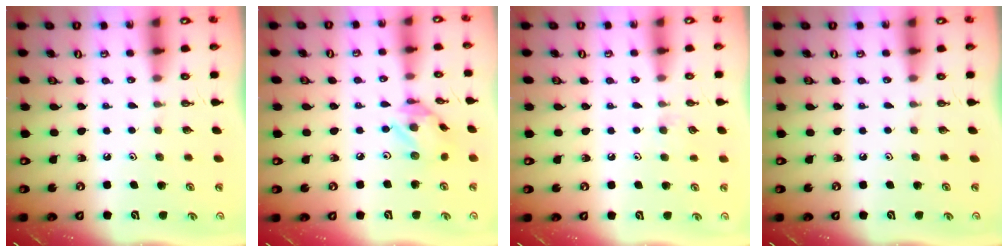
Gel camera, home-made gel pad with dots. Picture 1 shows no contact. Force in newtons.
{"total": 9.0, "press": 9.0, "slide": 0.7}
{"total": 3.5, "press": 3.4, "slide": 0.6}
{"total": 0.0}